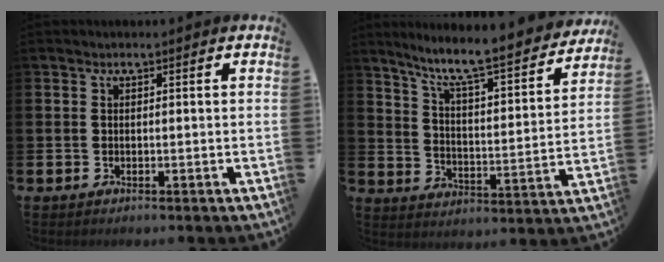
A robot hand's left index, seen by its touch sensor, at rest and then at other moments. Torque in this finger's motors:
{"motor_torque": [0.30, -0.57, 0.85, 0.21]}